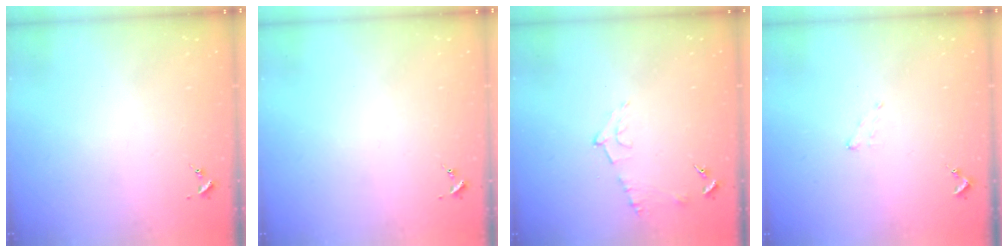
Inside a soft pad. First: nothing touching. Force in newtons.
{"total": 0.0}
{"total": 5.4, "press": 5.3, "slide": 1.2}
{"total": 4.8, "press": 4.8, "slide": 0.6}